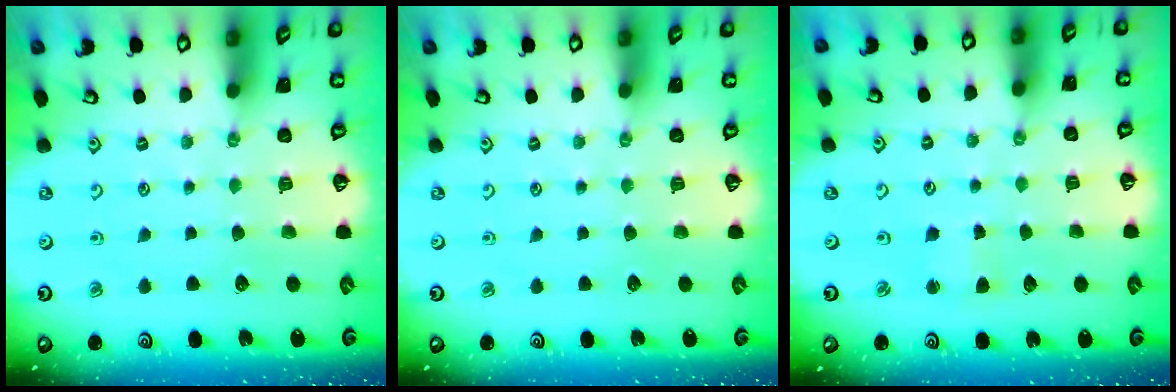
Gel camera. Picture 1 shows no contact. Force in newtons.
{"total": 0.0}
{"total": 2.6, "press": 2.6, "slide": 0.4}